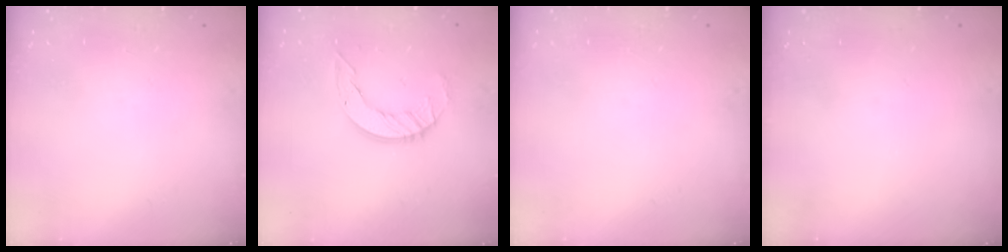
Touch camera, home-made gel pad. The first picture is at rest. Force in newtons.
{"total": 8.3, "press": 8.3, "slide": 0.7}
{"total": 0.0}
{"total": 0.0}